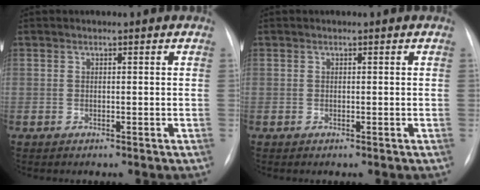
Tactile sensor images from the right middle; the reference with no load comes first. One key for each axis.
{"total": 0.0}